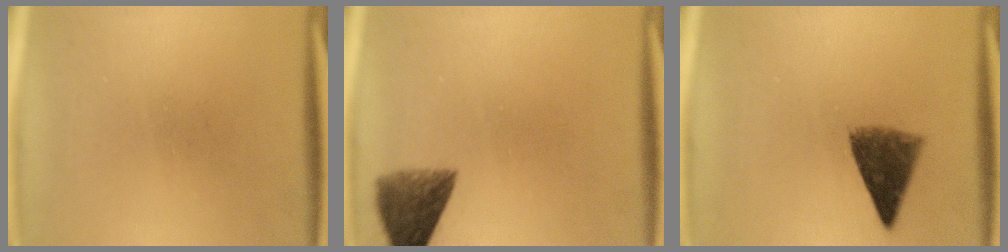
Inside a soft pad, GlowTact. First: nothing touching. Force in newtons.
{"total": 6.3}
{"total": 7.1}